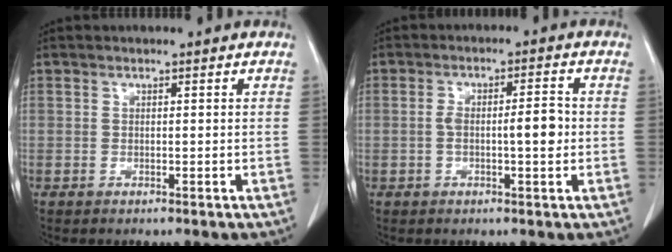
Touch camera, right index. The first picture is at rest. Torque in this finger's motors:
{"motor_torque": [0.67, -0.05, 0.33, 0.08]}